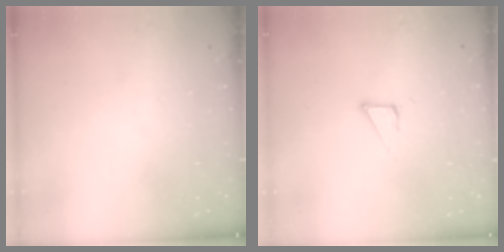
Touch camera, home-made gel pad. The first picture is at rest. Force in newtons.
{"total": 3.6, "press": 3.6, "slide": 0.3}